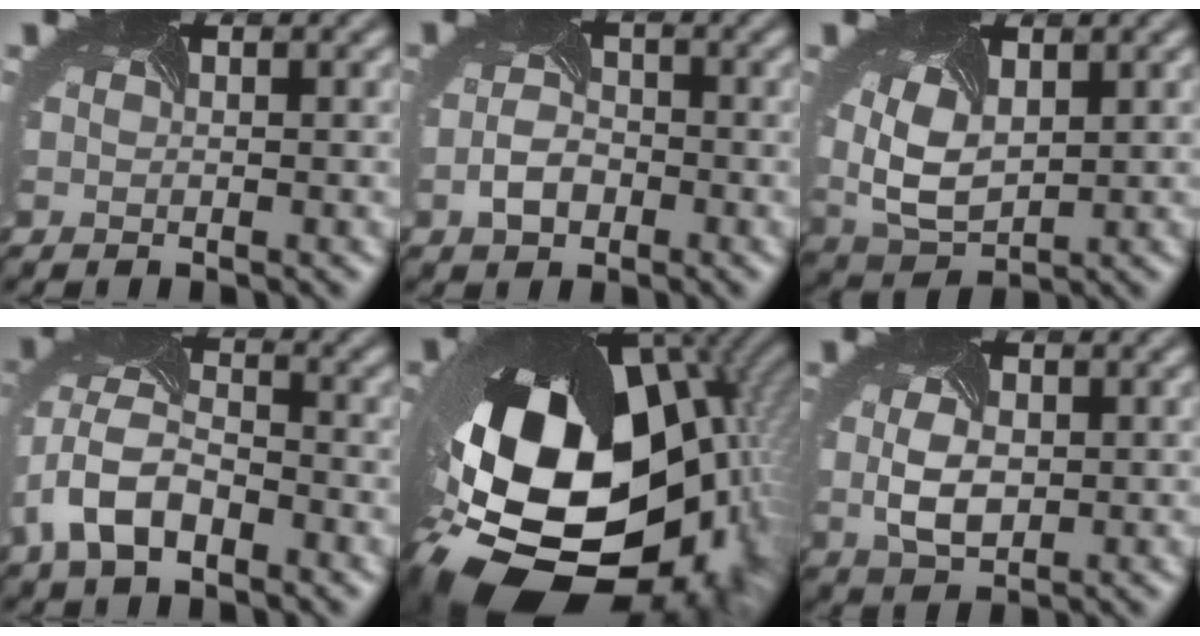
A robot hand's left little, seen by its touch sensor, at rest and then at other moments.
{"total": 2.3, "force": [-1.2, 1.4, 1.4], "torque": [-0.037, -0.003, -0.023]}
{"total": 4.9, "force": [0.8, 3.0, 3.7], "torque": [-0.104, -0.008, 0.021]}
{"total": 7.2, "force": [-3.2, 4.0, 5.0], "torque": [-0.114, 0.000, -0.069]}
{"total": 21.8, "force": [-4.3, 15.0, 15.2], "torque": [-0.303, -0.074, -0.042]}
{"total": 3.3, "force": [0.0, 2.1, 2.6], "torque": [-0.062, -0.001, 0.004]}